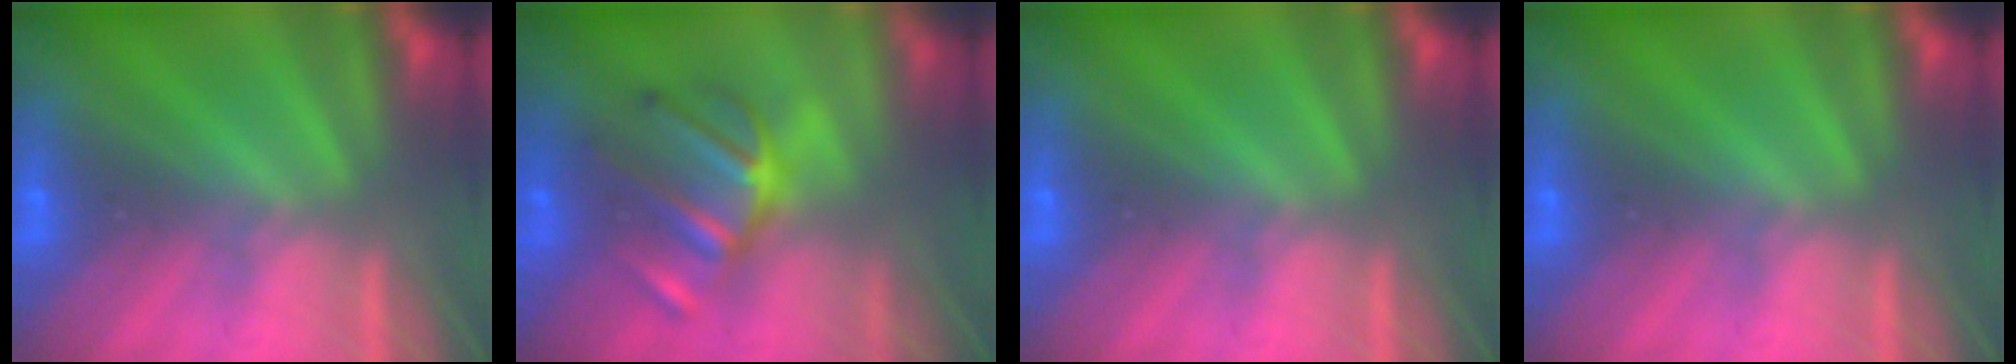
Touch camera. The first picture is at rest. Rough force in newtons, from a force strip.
{"total": 2.8}
{"total": 0.0}
{"total": 0.0}